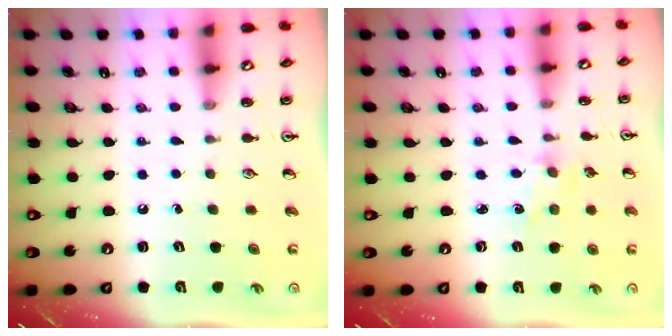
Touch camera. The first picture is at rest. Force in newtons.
{"total": 1.4, "press": 1.4, "slide": 0.3}